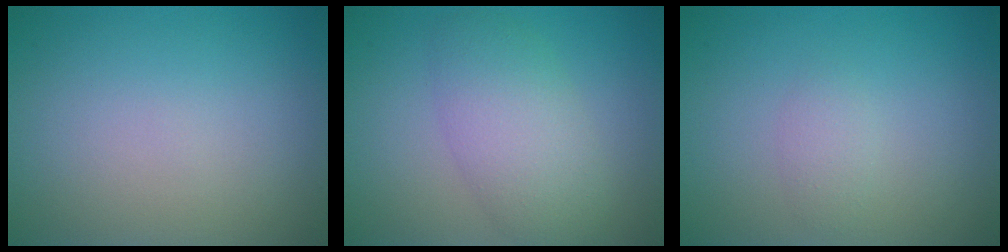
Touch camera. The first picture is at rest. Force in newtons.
{"total": 5.0, "press": 5.0, "slide": 0.2}
{"total": 1.2, "press": 1.2, "slide": 0.0}